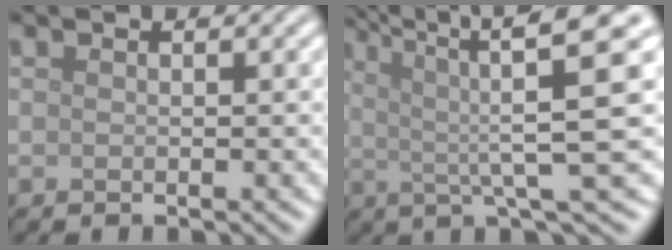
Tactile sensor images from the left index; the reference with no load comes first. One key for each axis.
{"total": 10.5, "fx": 2.6, "fy": 1.5, "fz": 10.1, "tx": -0.138, "ty": 0.024, "tz": 0.041}